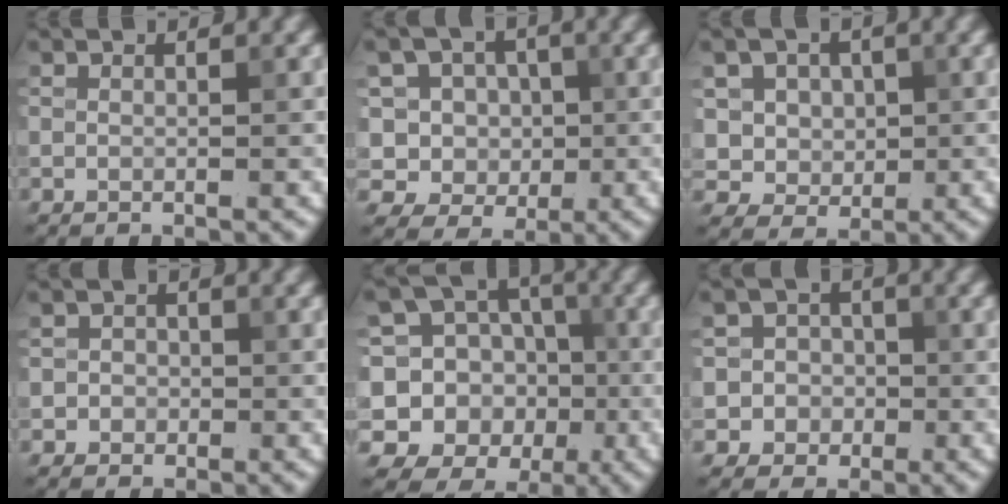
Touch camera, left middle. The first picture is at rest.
{"total": 7.4, "force": [1.8, 6.3, 3.5], "torque": [-0.051, 0.016, -0.003]}
{"total": 4.8, "force": [1.3, 4.1, 2.0], "torque": [-0.038, 0.002, 0.025]}
{"total": 1.8, "force": [-0.4, 1.7, 0.4], "torque": [0.018, 0.003, -0.021]}
{"total": 15.6, "force": [-1.7, 14.8, 4.6], "torque": [-0.139, 0.016, -0.025]}
{"total": 4.7, "force": [-1.1, 4.5, 0.6], "torque": [0.012, 0.018, -0.044]}